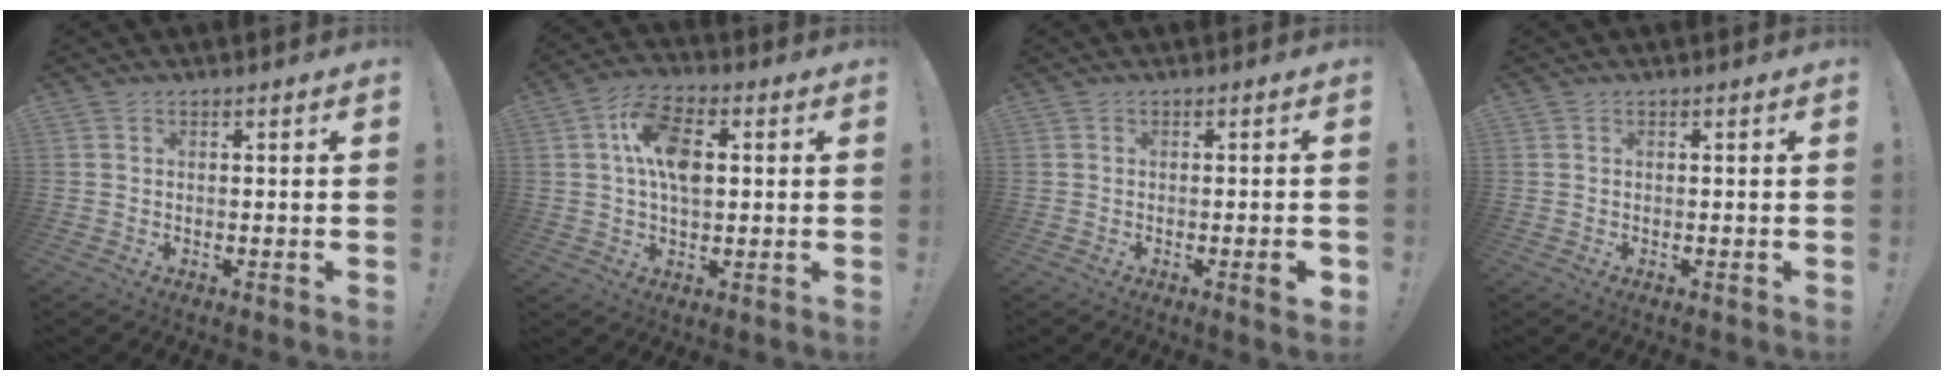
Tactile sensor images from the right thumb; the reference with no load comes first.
{"total": 11.9, "force": [1.9, 6.9, 9.4], "torque": [-0.156, 0.011, 0.036]}
{"total": 4.0, "force": [-1.2, 0.0, 3.8], "torque": [-0.058, -0.004, -0.018]}
{"total": 0.0}